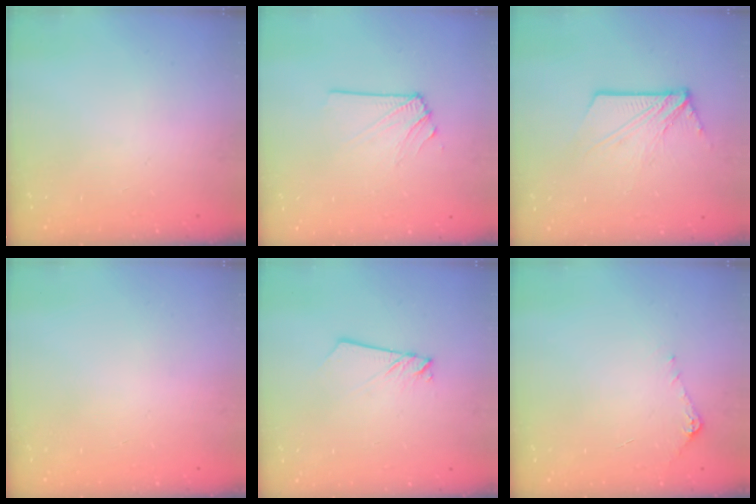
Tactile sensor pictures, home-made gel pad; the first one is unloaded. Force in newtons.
{"total": 2.9, "press": 2.8, "slide": 0.5}
{"total": 10.0, "press": 10.0, "slide": 0.8}
{"total": 0.0}
{"total": 2.7, "press": 2.6, "slide": 0.3}
{"total": 5.1, "press": 5.0, "slide": 0.7}